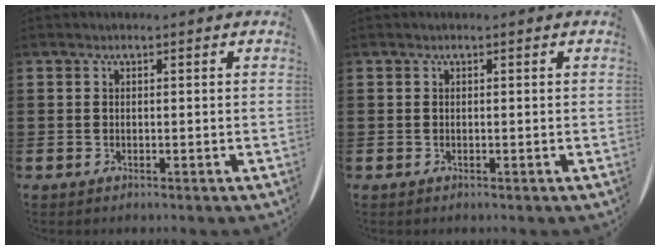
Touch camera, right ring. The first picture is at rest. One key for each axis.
{"total": 0.0}